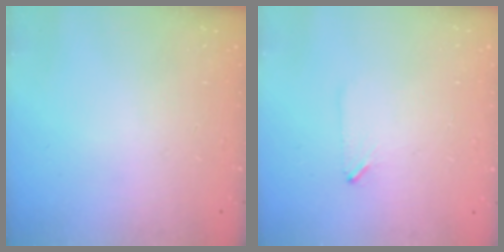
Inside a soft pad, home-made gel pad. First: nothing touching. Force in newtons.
{"total": 0.7, "press": 0.6, "slide": 0.3}